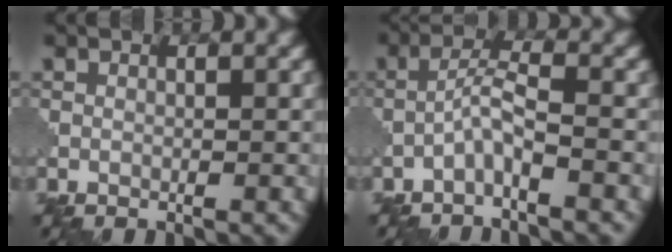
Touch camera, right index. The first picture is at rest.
{"total": 2.6, "force": [-1.5, 0.2, 2.1], "torque": [-0.044, 0.014, -0.037]}